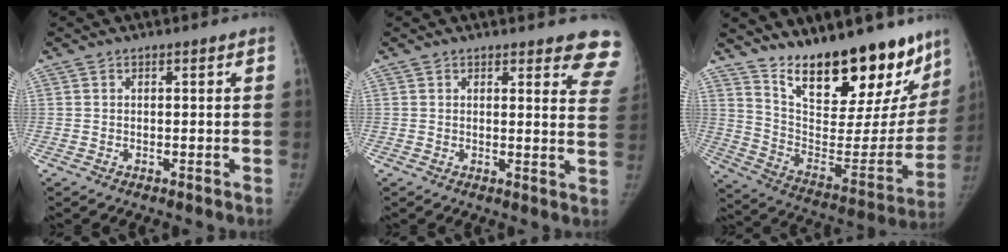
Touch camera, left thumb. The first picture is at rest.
{"total": 8.8, "force": [7.9, 2.1, 3.1], "torque": [0.004, -0.050, 0.060]}
{"total": 28.1, "force": [20.8, 10.6, 15.6], "torque": [-0.195, -0.104, 0.320]}